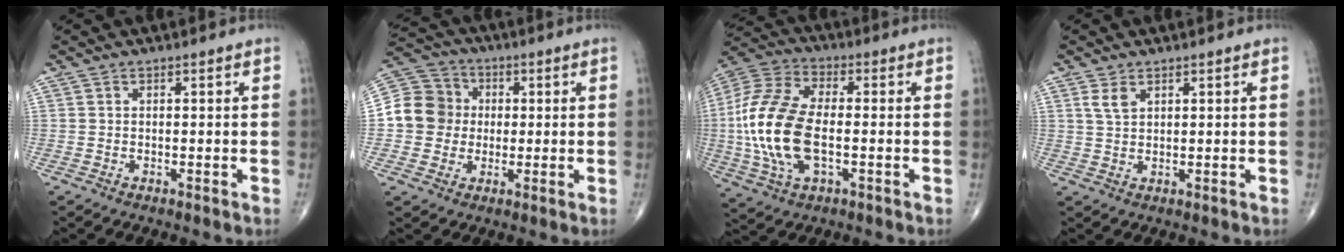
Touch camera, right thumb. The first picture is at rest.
{"total": 10.8, "force": [0.0, 10.1, 3.8], "torque": [-0.054, 0.023, -0.009]}
{"total": 19.1, "force": [-2.1, 9.8, 16.2], "torque": [-0.361, 0.010, -0.039]}
{"total": 2.7, "force": [1.5, 1.4, 1.8], "torque": [-0.032, -0.002, 0.037]}